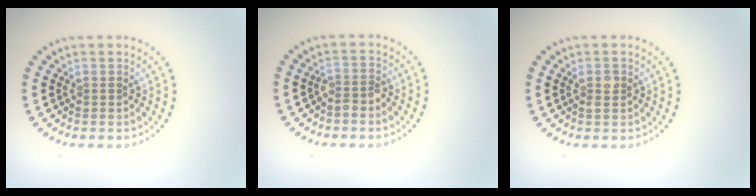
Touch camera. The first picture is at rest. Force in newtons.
{"total": 1.5, "press": 1.2, "slide": 0.9}
{"total": 1.2, "press": 1.2, "slide": 0.2}